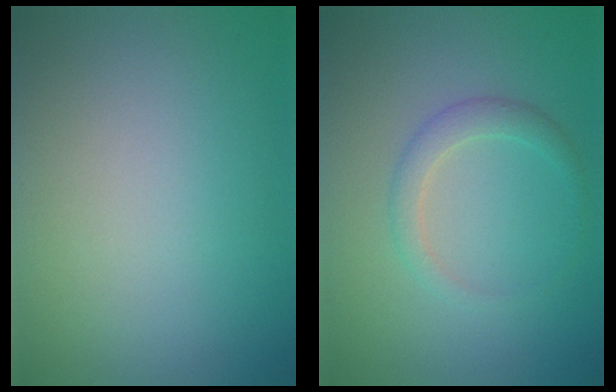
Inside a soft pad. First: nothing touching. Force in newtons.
{"total": 1.8, "press": 1.8, "slide": 0.1}